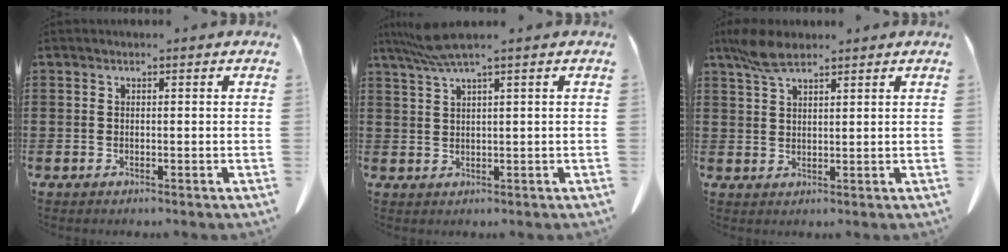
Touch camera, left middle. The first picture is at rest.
{"total": 4.3, "force": [3.0, -0.2, 3.0], "torque": [-0.074, -0.001, 0.055]}
{"total": 5.3, "force": [3.8, 1.6, 3.3], "torque": [-0.073, 0.001, 0.071]}